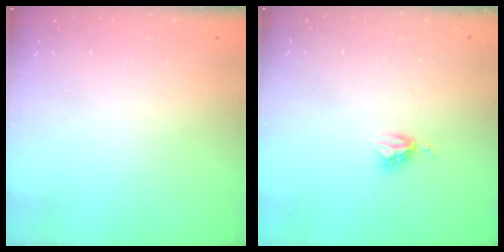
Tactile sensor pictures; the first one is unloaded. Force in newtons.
{"total": 4.1, "press": 4.1, "slide": 0.5}